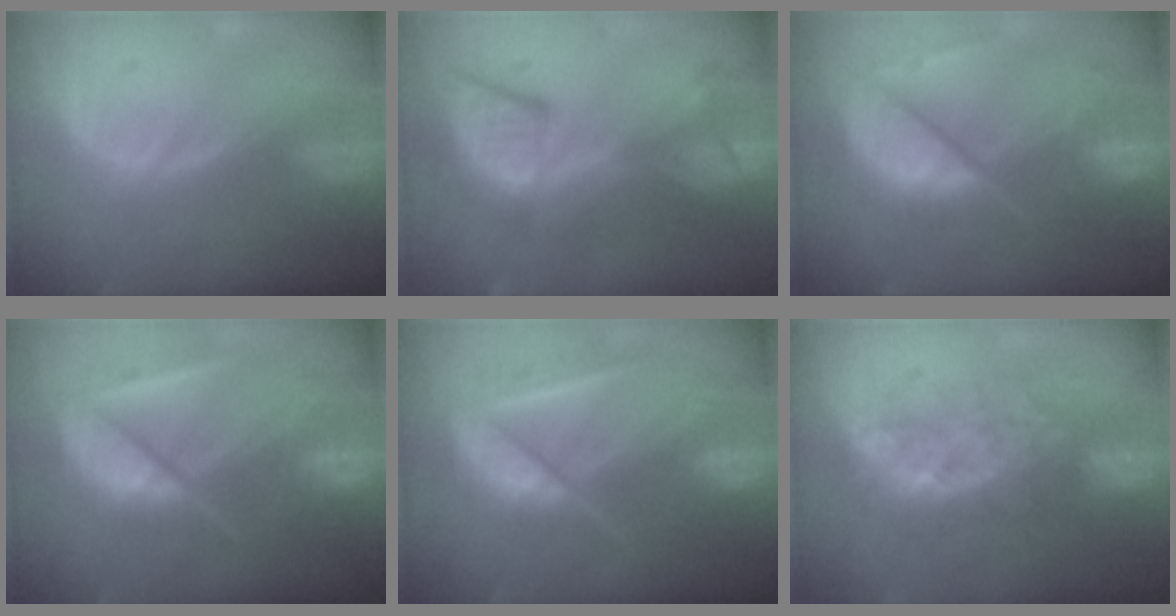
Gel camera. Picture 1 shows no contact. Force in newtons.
{"total": 11.0, "press": 10.3, "slide": 3.8}
{"total": 10.9, "press": 9.0, "slide": 6.1}
{"total": 9.9, "press": 8.5, "slide": 5.1}
{"total": 9.7, "press": 8.2, "slide": 5.1}
{"total": 8.0, "press": 7.6, "slide": 2.4}